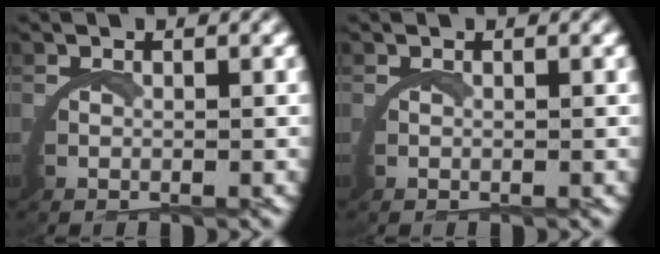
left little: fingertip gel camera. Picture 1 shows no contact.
{"total": 0.0}